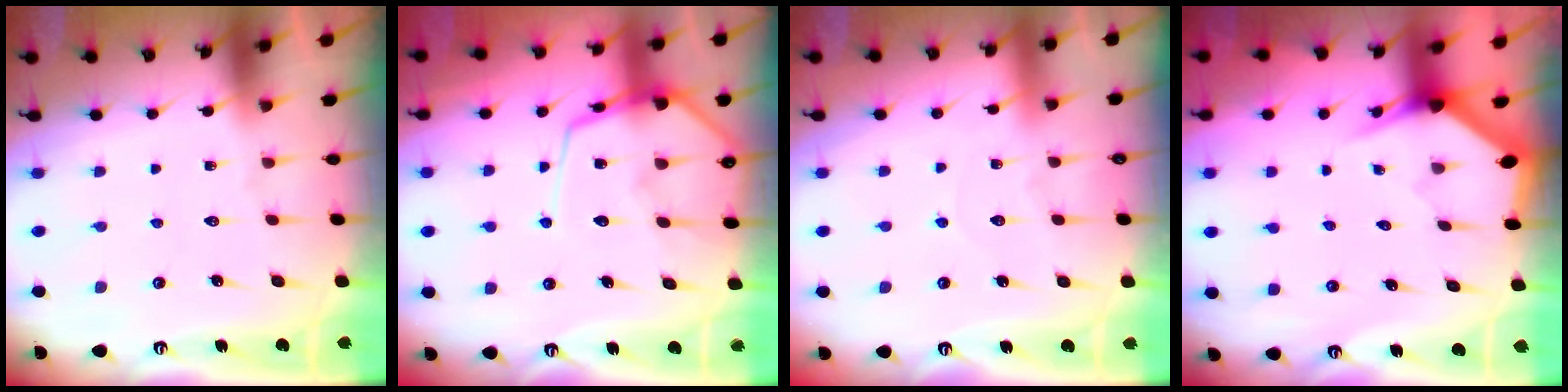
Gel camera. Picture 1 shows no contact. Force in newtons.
{"total": 11.5, "press": 11.5, "slide": 0.9}
{"total": 4.1, "press": 4.0, "slide": 0.3}
{"total": 2.9, "press": 2.9, "slide": 0.1}